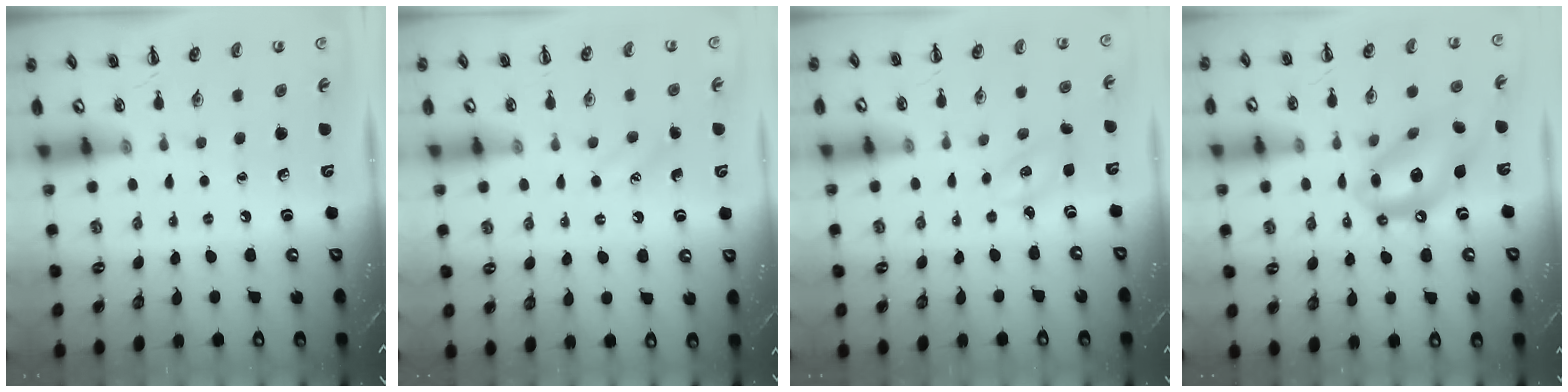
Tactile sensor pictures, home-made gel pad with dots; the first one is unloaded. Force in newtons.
{"total": 2.5, "press": 2.5, "slide": 0.6}
{"total": 2.9, "press": 2.8, "slide": 0.9}
{"total": 14.8, "press": 14.2, "slide": 4.0}